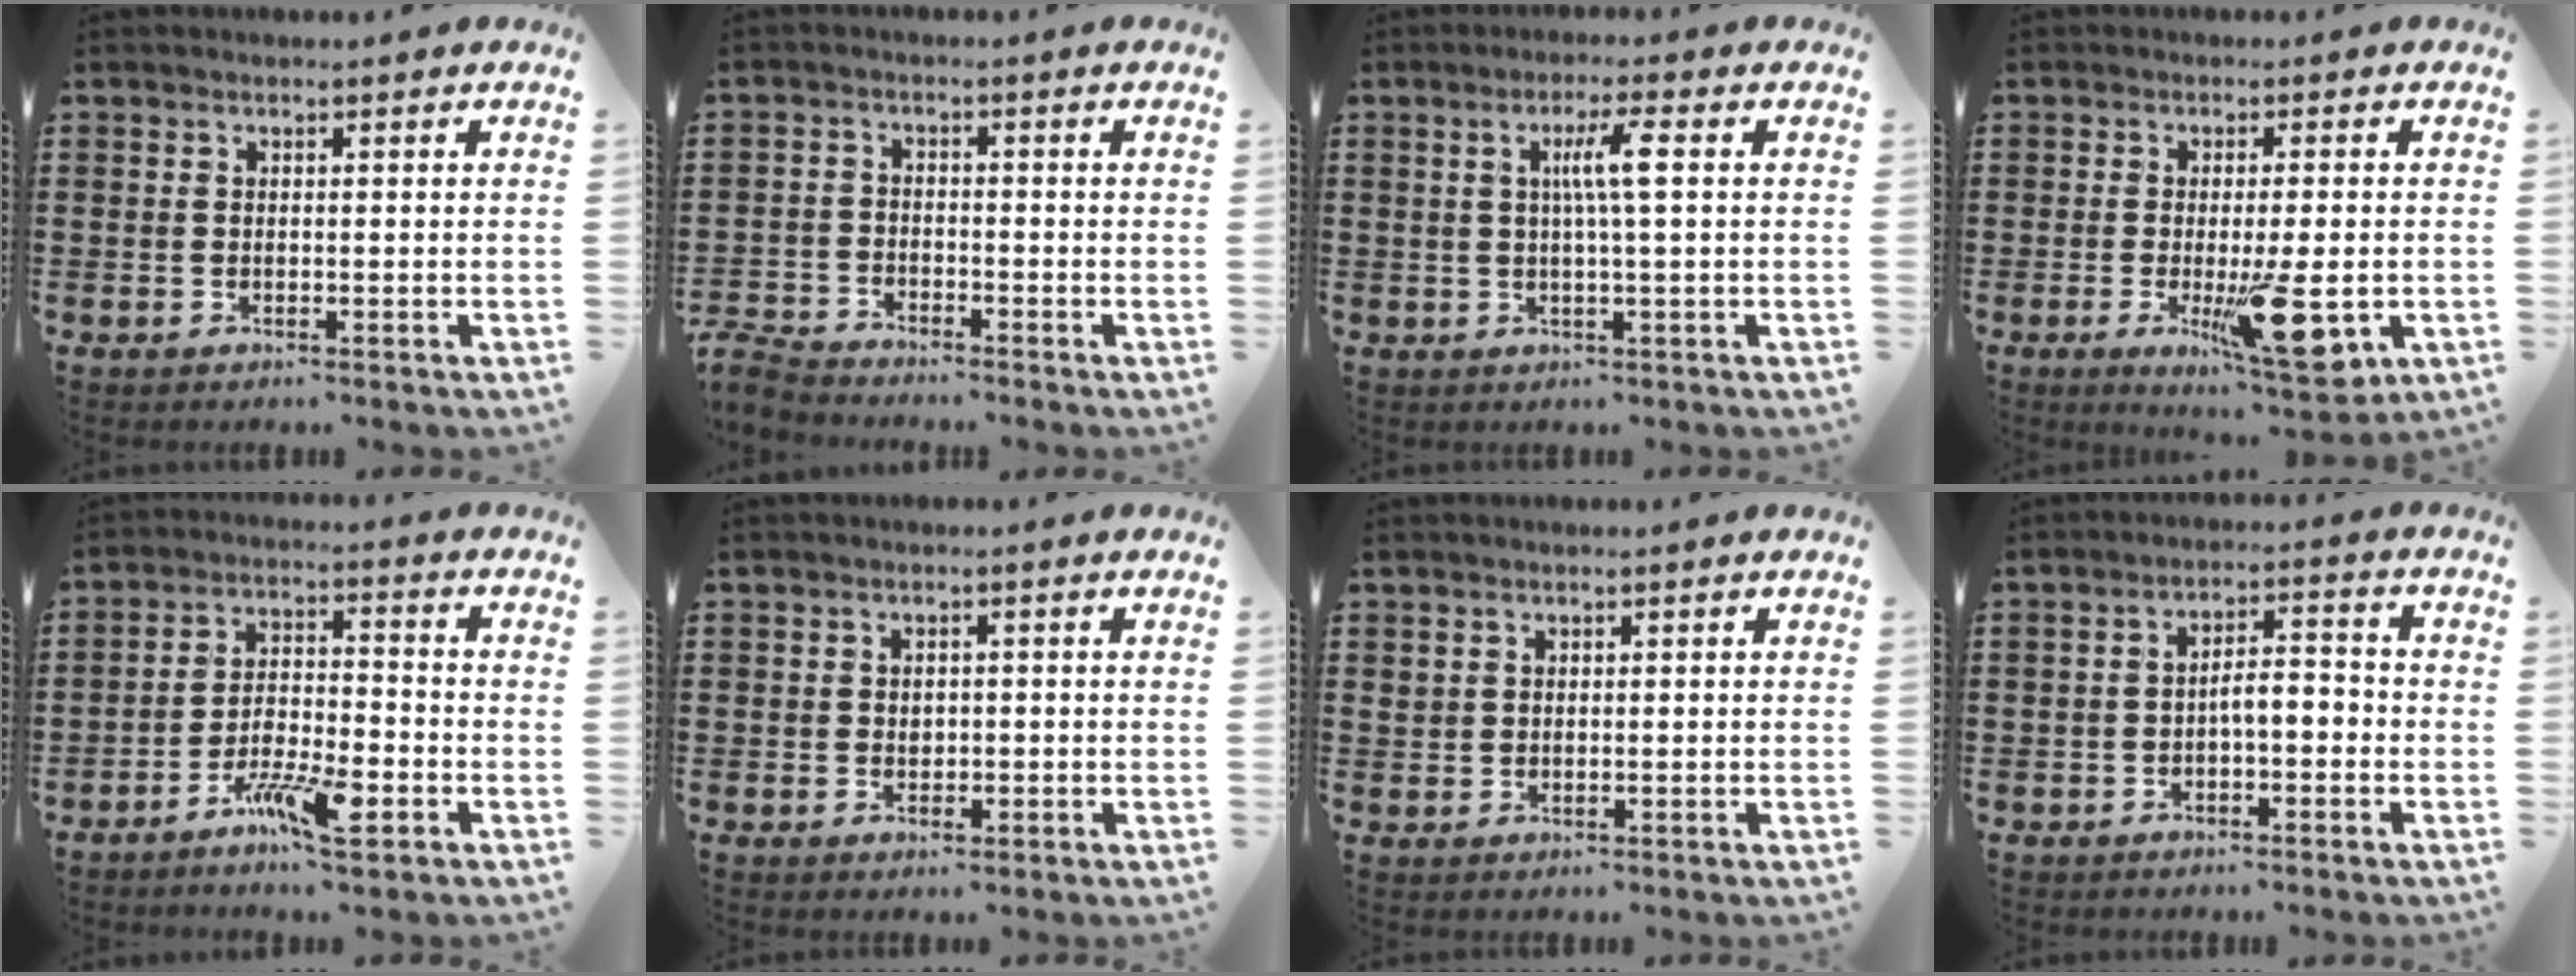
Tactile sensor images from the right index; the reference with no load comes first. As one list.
[{"total": 3.2, "force": [-3.1, 0.4, 0.1], "torque": [-0.021, -0.002, -0.071]}, {"total": 4.8, "force": [0.7, -0.1, 4.8], "torque": [-0.091, 0.000, 0.007]}, {"total": 11.0, "force": [-2.8, 2.9, 10.2], "torque": [-0.179, -0.018, -0.044]}, {"total": 7.3, "force": [-4.7, 1.8, 5.3], "torque": [-0.109, 0.003, -0.088]}, {"total": 0.7, "force": [-0.1, 0.5, 0.5], "torque": [-0.011, 0.001, -0.002]}, {"total": 0.8, "force": [0.5, 0.6, 0.3], "torque": [-0.008, 0.003, 0.009]}, {"total": 3.3, "force": [-1.3, 1.2, 2.7], "torque": [-0.051, 0.007, -0.028]}]